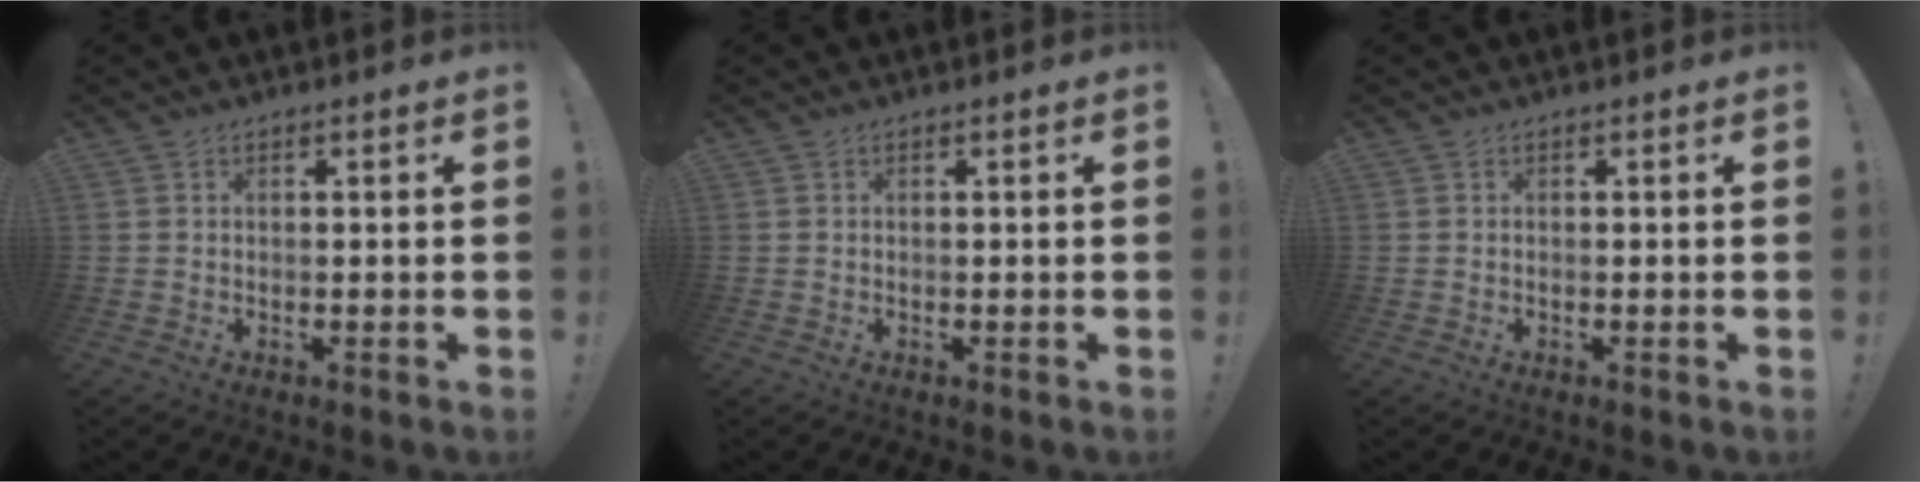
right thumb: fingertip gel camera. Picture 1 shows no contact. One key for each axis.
{"total": 0.0}
{"total": 0.0}